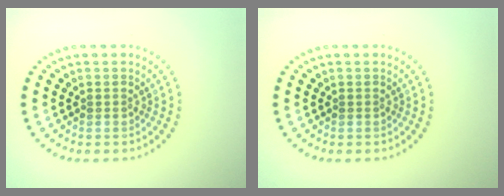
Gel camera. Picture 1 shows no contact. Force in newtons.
{"total": 0.0}